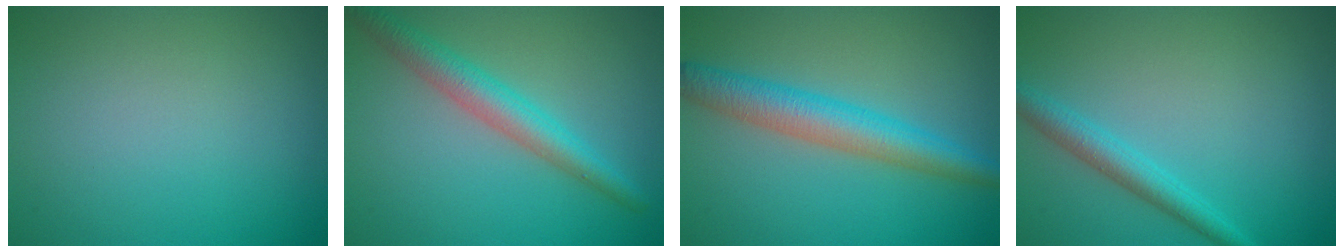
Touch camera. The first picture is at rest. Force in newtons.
{"total": 4.0, "press": 4.0, "slide": 0.0}
{"total": 5.0, "press": 5.0, "slide": 0.1}
{"total": 2.7, "press": 2.7, "slide": 0.3}